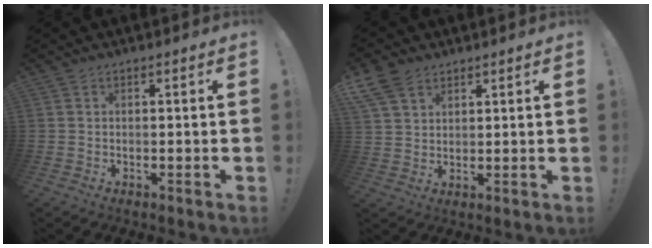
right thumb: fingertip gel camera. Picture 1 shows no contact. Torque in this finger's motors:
{"motor_torque": [0.18, 0.26, 0.14, 0.09, 0.03]}